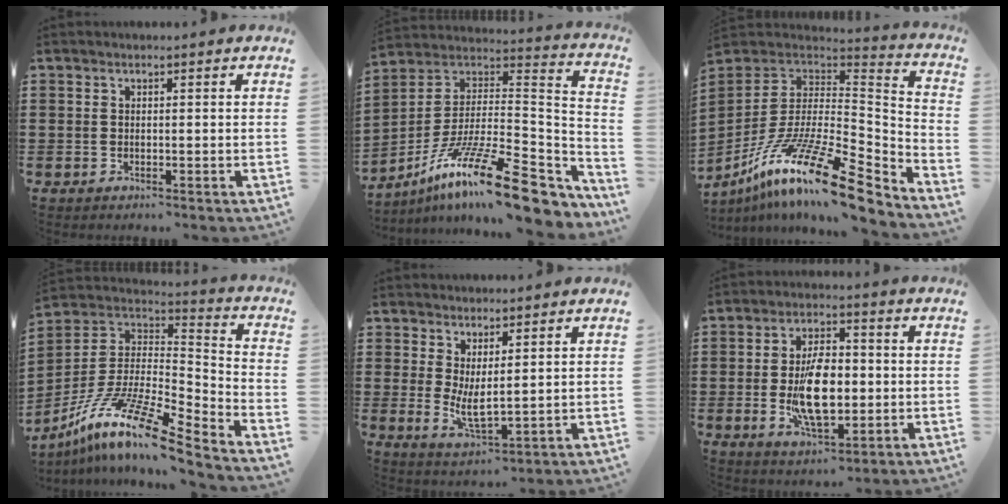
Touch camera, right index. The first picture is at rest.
{"total": 18.1, "force": [-11.2, 3.6, 13.8], "torque": [-0.257, 0.024, -0.191]}
{"total": 18.8, "force": [-11.4, 5.0, 14.1], "torque": [-0.275, 0.031, -0.203]}
{"total": 13.5, "force": [-9.1, 2.1, 9.7], "torque": [-0.200, 0.001, -0.177]}
{"total": 4.3, "force": [1.2, 1.5, 3.8], "torque": [-0.087, -0.011, 0.021]}
{"total": 10.6, "force": [-1.0, 5.3, 9.1], "torque": [-0.177, -0.004, -0.023]}